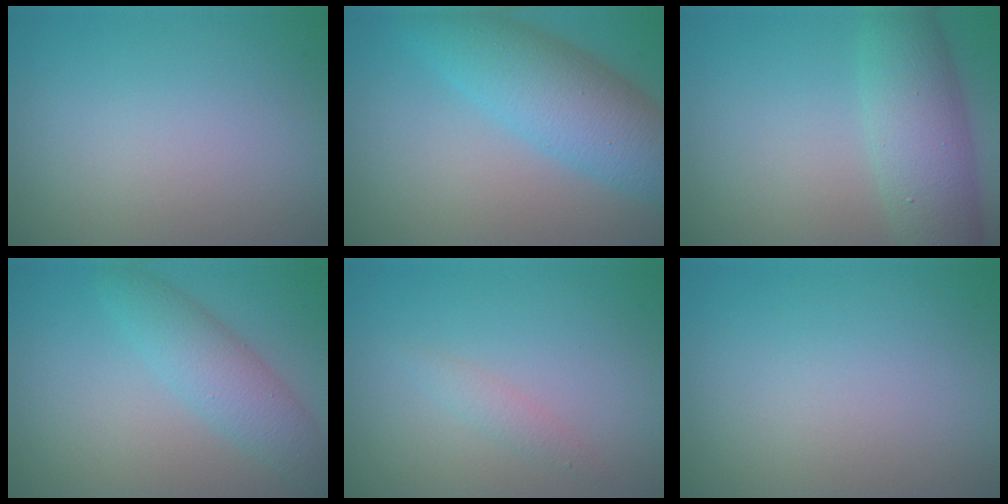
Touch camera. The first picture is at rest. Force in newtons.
{"total": 7.5, "press": 7.5, "slide": 0.1}
{"total": 6.0, "press": 6.0, "slide": 0.3}
{"total": 3.9, "press": 3.9, "slide": 0.0}
{"total": 1.1, "press": 1.1, "slide": 0.0}
{"total": 0.0}